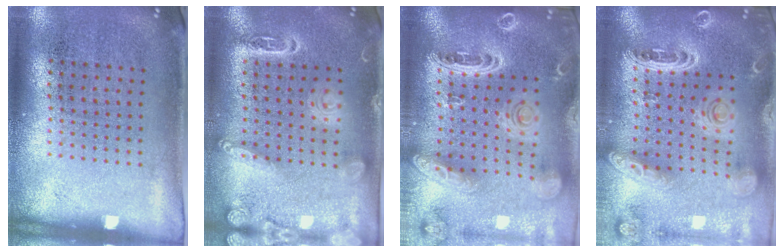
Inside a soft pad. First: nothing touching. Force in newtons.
{"total": 1.9, "press": 1.8, "slide": 0.4}
{"total": 3.3, "press": 2.7, "slide": 1.9}
{"total": 2.6, "press": 2.3, "slide": 1.1}